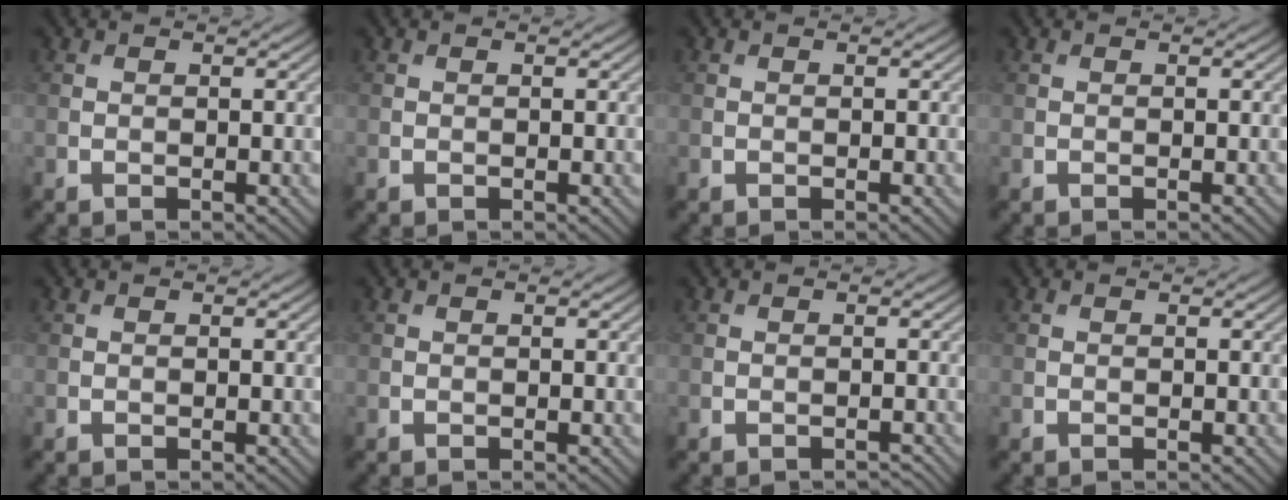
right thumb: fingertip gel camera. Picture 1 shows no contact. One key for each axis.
{"total": 0.0}
{"total": 0.0}
{"total": 0.0}
{"total": 0.0}
{"total": 0.0}
{"total": 0.7, "fx": -0.7, "fy": 0.0, "fz": 0.0, "tx": 0.000, "ty": 0.004, "tz": -0.012}
{"total": 0.0}